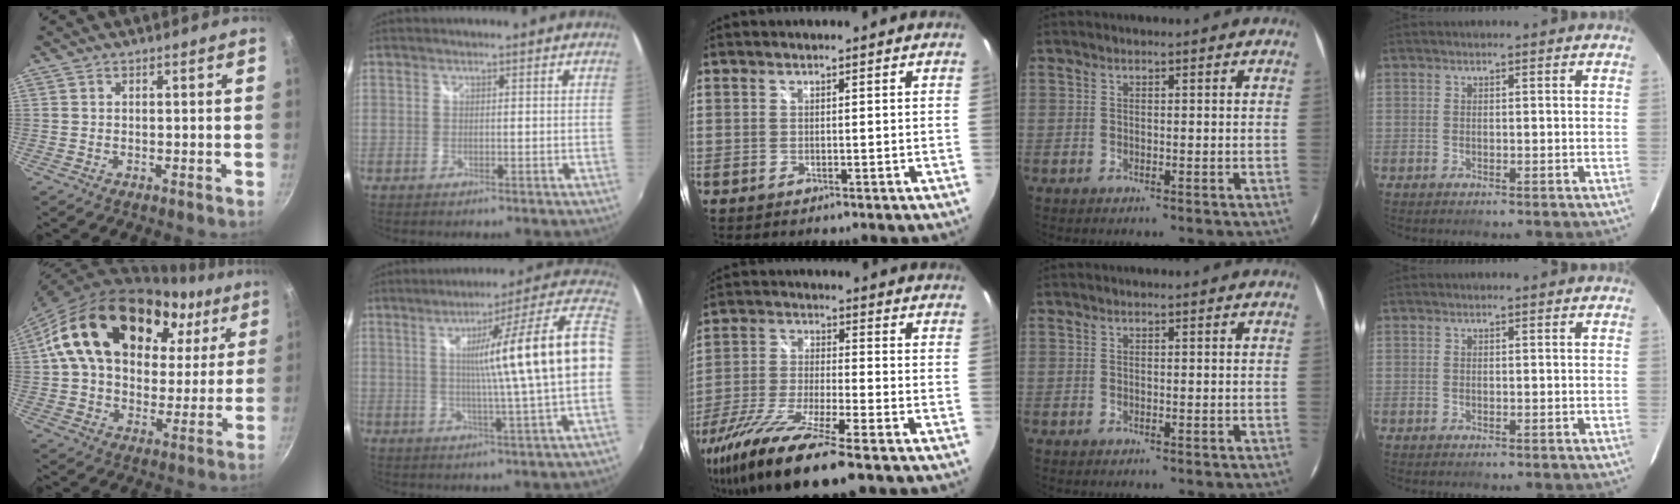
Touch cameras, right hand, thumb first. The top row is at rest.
{"thumb": {"total": 27.7, "force": [10.2, 18.2, 18.2], "torque": [-0.296, 0.008, 0.164]}, "index": {"total": 15.9, "force": [1.6, -3.3, 15.4], "torque": [-0.188, 0.006, 0.028]}, "middle": {"total": 18.5, "force": [-13.0, 2.5, 12.9], "torque": [-0.264, -0.056, -0.238]}}